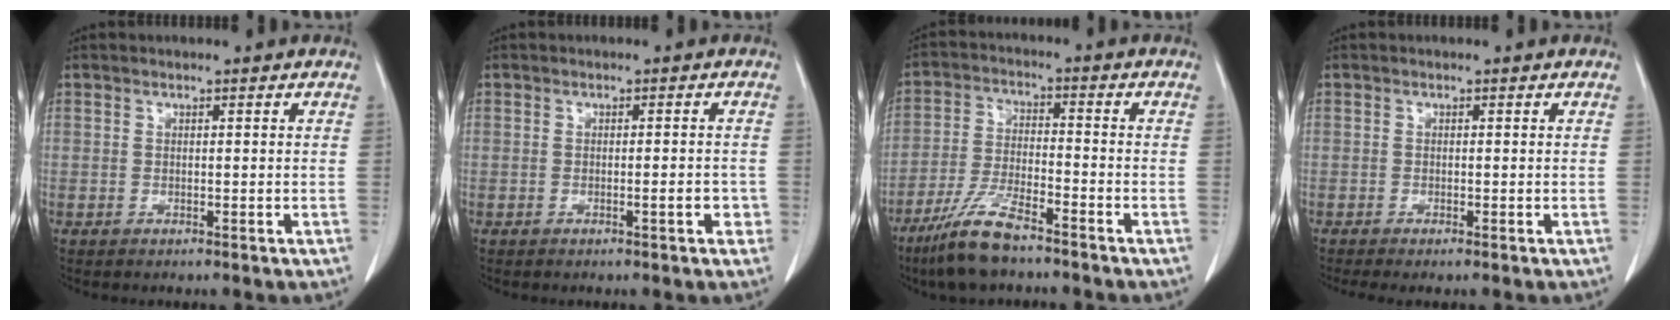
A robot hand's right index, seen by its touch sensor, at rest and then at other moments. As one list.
[{"total": 2.1, "force": [-0.9, 0.5, 1.8], "torque": [-0.025, 0.002, -0.009]}, {"total": 9.3, "force": [-7.0, 1.4, 6.0], "torque": [-0.131, -0.023, -0.134]}, {"total": 2.3, "force": [-1.8, 0.0, 1.4], "torque": [-0.021, -0.006, -0.024]}]